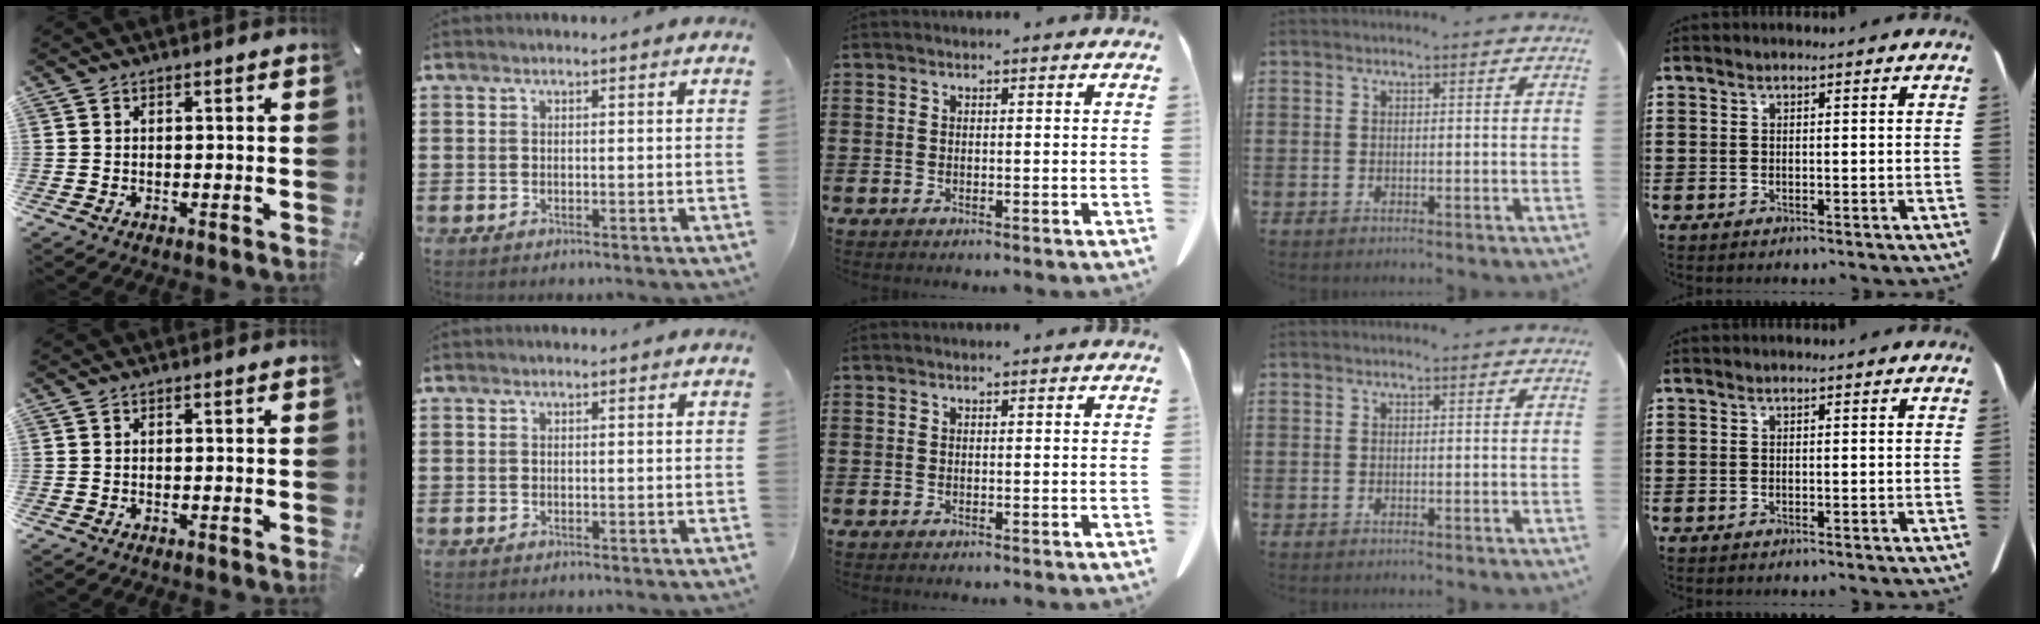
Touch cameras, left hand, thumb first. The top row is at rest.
{}